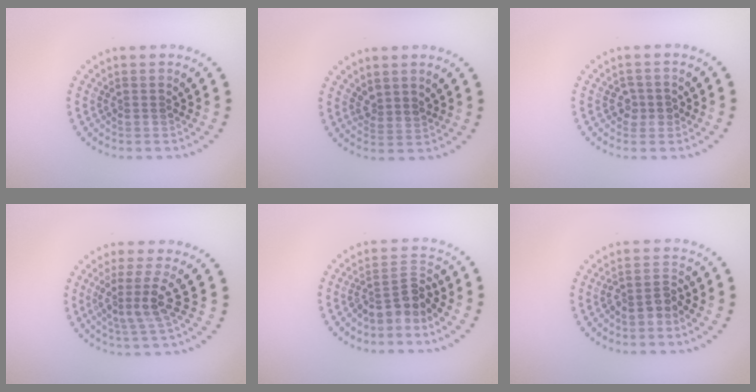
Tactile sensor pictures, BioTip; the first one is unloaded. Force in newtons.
{"total": 1.6, "press": 1.2, "slide": 1.0}
{"total": 1.6, "press": 1.4, "slide": 0.6}
{"total": 3.1, "press": 2.2, "slide": 2.2}
{"total": 3.3, "press": 2.3, "slide": 2.4}
{"total": 2.1, "press": 1.6, "slide": 1.4}